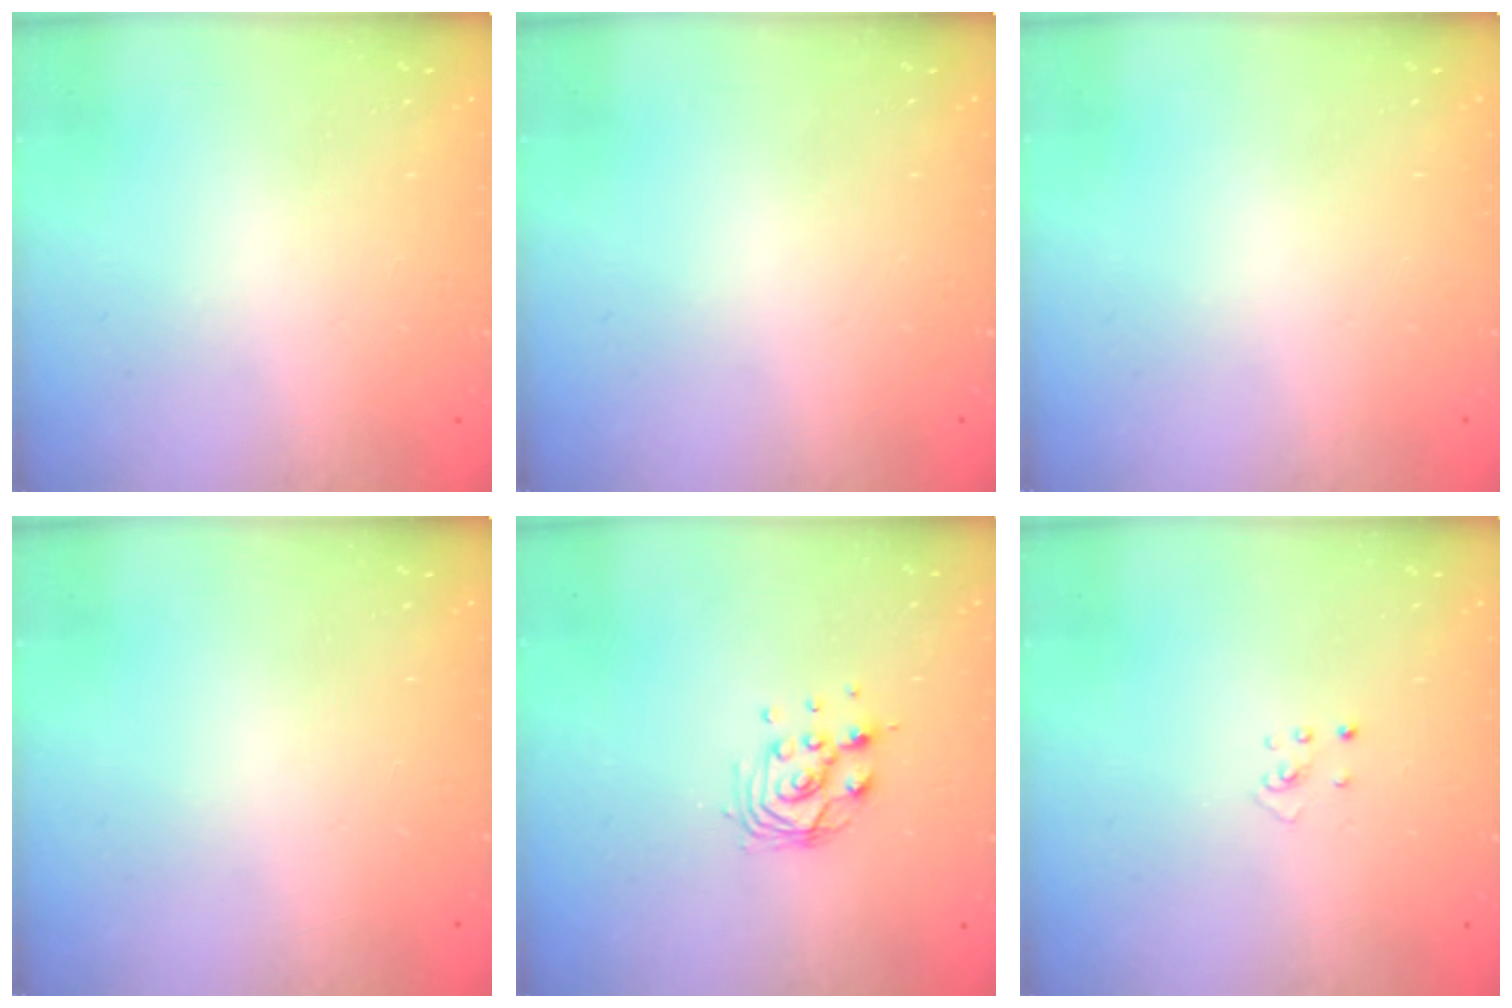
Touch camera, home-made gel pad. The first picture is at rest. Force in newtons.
{"total": 0.0}
{"total": 0.0}
{"total": 0.0}
{"total": 9.3, "press": 9.2, "slide": 1.3}
{"total": 2.0, "press": 2.0, "slide": 0.3}